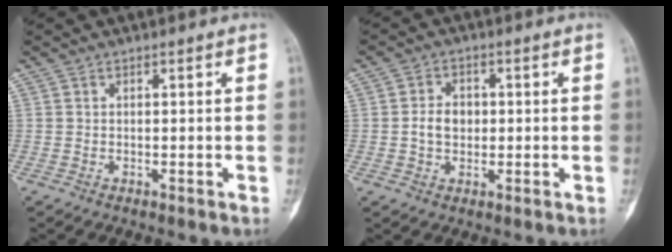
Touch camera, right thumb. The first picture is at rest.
{"total": 4.6, "force": [-0.1, 3.5, 3.0], "torque": [-0.044, 0.010, -0.005]}